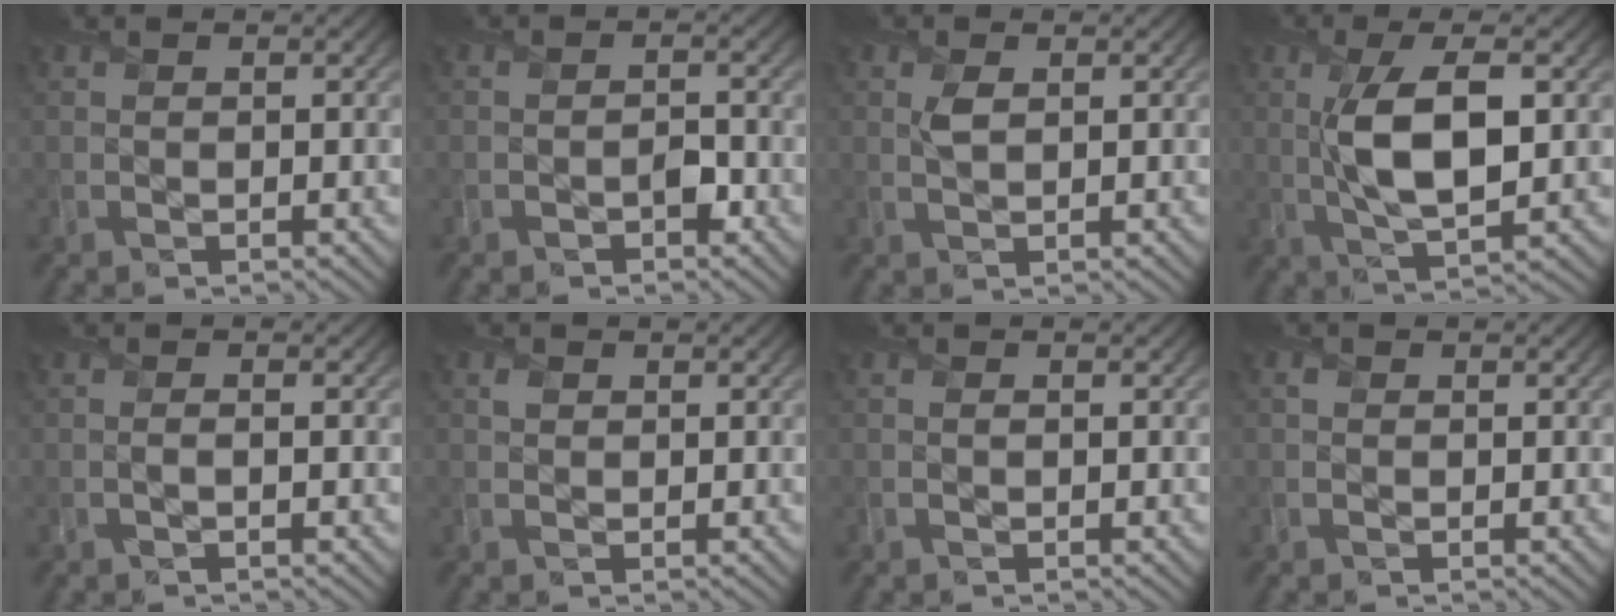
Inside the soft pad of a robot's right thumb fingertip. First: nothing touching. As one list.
[{"total": 1.6, "force": [-1.0, 0.9, 0.8], "torque": [-0.008, 0.001, -0.018]}, {"total": 1.7, "force": [0.6, 0.8, 1.3], "torque": [-0.031, -0.002, 0.013]}, {"total": 9.3, "force": [0.9, 3.5, 8.6], "torque": [-0.165, 0.001, 0.017]}, {"total": 0.8, "force": [-0.2, 0.1, 0.8], "torque": [-0.012, -0.002, -0.006]}, {"total": 0.8, "force": [0.4, 0.7, 0.1], "torque": [-0.002, -0.001, 0.008]}, {"total": 0.0}, {"total": 0.5, "force": [0.1, 0.5, 0.0], "torque": [0.003, -0.001, -0.001]}]